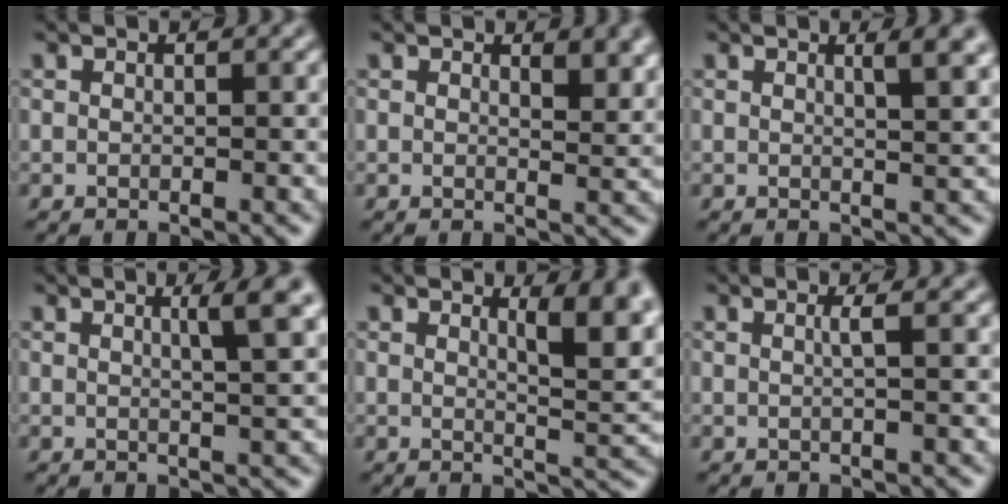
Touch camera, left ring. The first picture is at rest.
{"total": 2.8, "force": [1.4, 1.1, 2.2], "torque": [-0.028, -0.002, 0.023]}
{"total": 3.1, "force": [1.4, 1.0, 2.6], "torque": [-0.015, 0.005, 0.012]}
{"total": 3.4, "force": [1.3, 0.6, 3.1], "torque": [-0.032, 0.006, 0.018]}
{"total": 5.4, "force": [2.3, 1.6, 4.6], "torque": [-0.048, -0.003, 0.035]}
{"total": 1.1, "force": [0.1, 0.2, 1.1], "torque": [-0.017, 0.004, -0.001]}